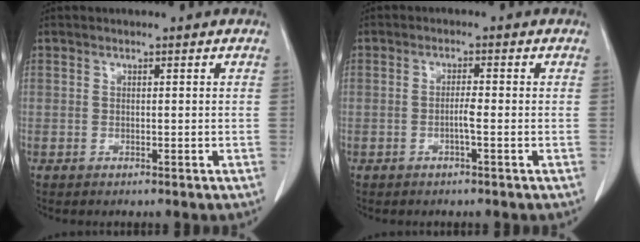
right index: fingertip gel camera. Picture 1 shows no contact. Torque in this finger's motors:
{"motor_torque": [-0.02, 0.02, 0.00, 0.02]}